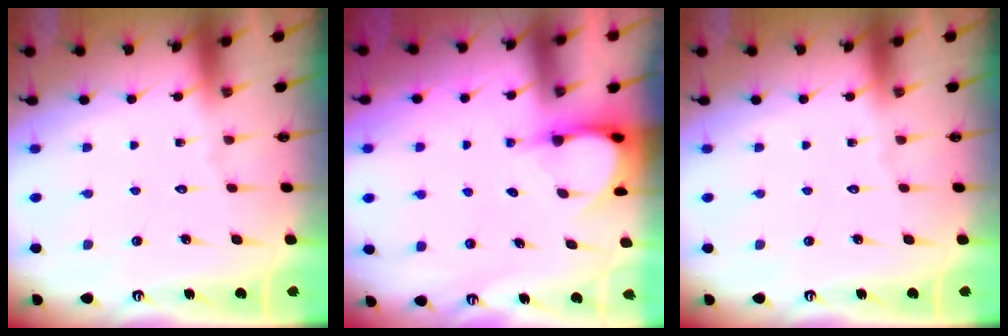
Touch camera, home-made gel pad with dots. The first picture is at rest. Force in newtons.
{"total": 4.0, "press": 4.0, "slide": 0.2}
{"total": 0.0}